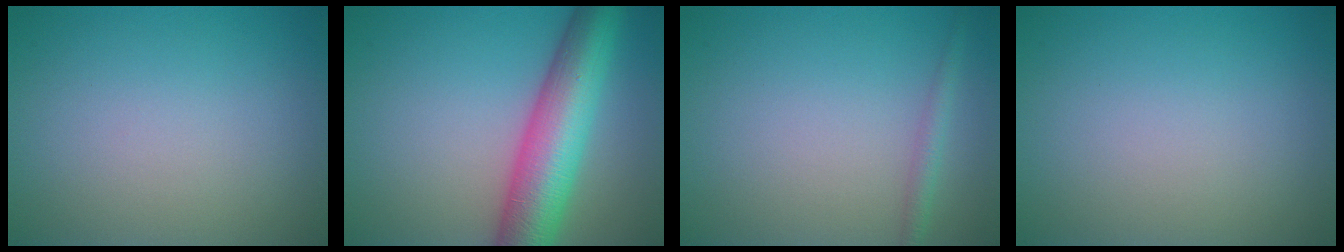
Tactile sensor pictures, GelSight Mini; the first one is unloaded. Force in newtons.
{"total": 9.1, "press": 9.1, "slide": 0.3}
{"total": 1.4, "press": 1.4, "slide": 0.0}
{"total": 0.0}